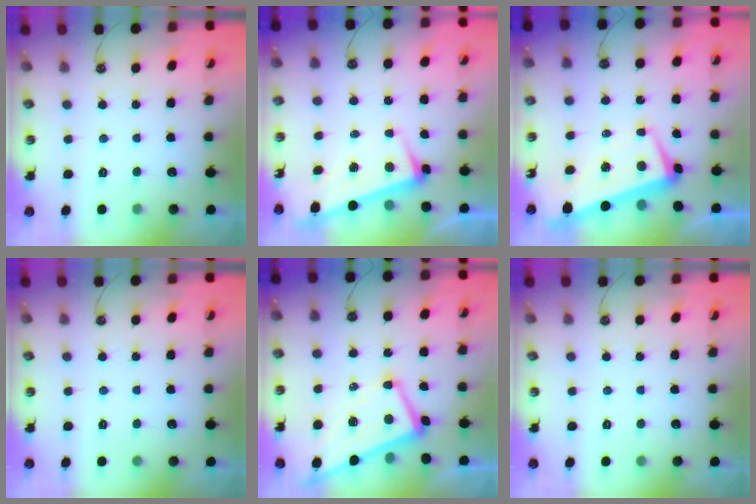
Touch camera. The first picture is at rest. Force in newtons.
{"total": 3.4, "press": 3.2, "slide": 1.0}
{"total": 3.7, "press": 3.0, "slide": 2.1}
{"total": 0.0}
{"total": 3.1, "press": 3.0, "slide": 0.7}
{"total": 0.0}